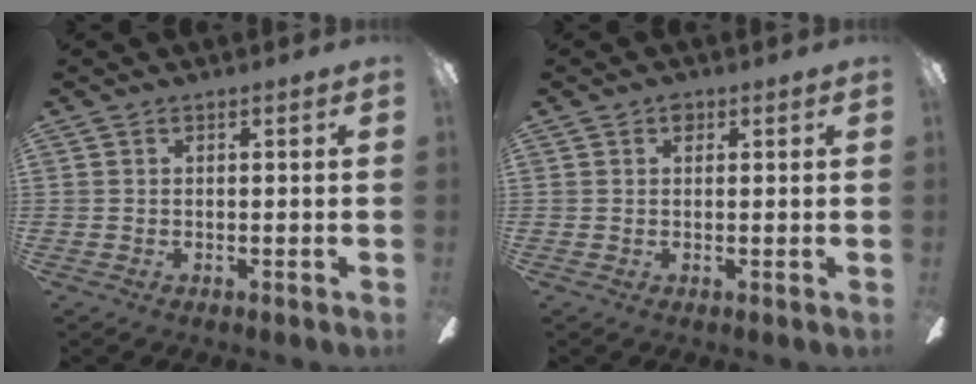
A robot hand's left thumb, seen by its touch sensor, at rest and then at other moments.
{"total": 1.7, "force": [0.7, 1.2, 0.9], "torque": [-0.003, -0.003, 0.010]}